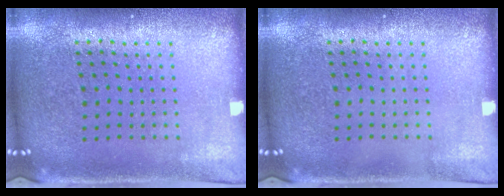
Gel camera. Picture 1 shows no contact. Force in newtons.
{"total": 0.0}